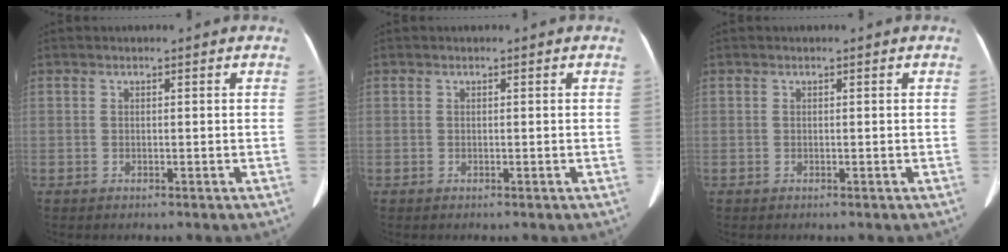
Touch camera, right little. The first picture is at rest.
{"total": 0.0}
{"total": 0.0}